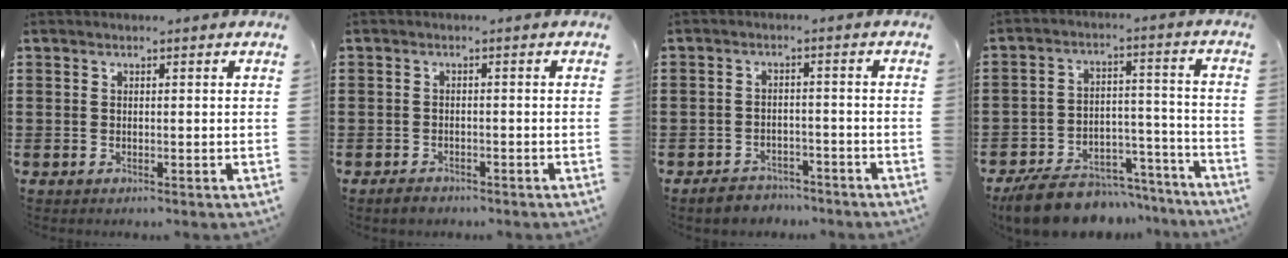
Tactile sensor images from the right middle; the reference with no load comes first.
{"total": 1.5, "force": [-1.3, 0.6, 0.1], "torque": [-0.005, -0.001, -0.029]}
{"total": 3.1, "force": [-2.9, 0.9, -0.2], "torque": [-0.004, 0.002, -0.063]}
{"total": 8.9, "force": [-8.1, 2.9, 2.3], "torque": [-0.035, 0.033, -0.153]}